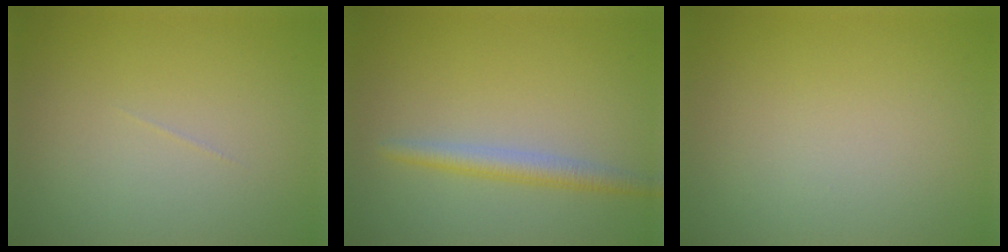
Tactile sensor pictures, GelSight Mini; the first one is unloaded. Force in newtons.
{"total": 2.3, "press": 2.3, "slide": 0.1}
{"total": 0.0}